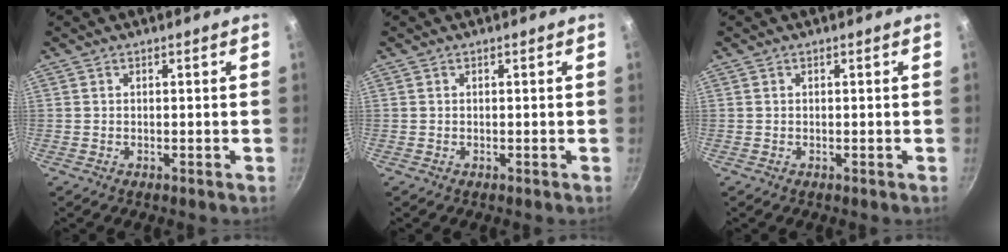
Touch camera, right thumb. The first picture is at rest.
{"total": 0.0}
{"total": 0.0}